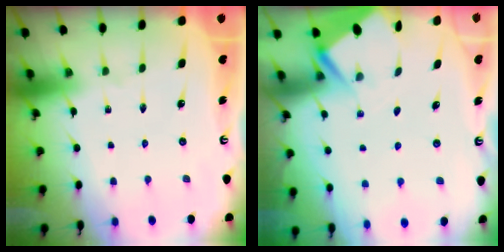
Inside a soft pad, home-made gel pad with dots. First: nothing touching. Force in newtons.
{"total": 2.9, "press": 2.9, "slide": 0.3}